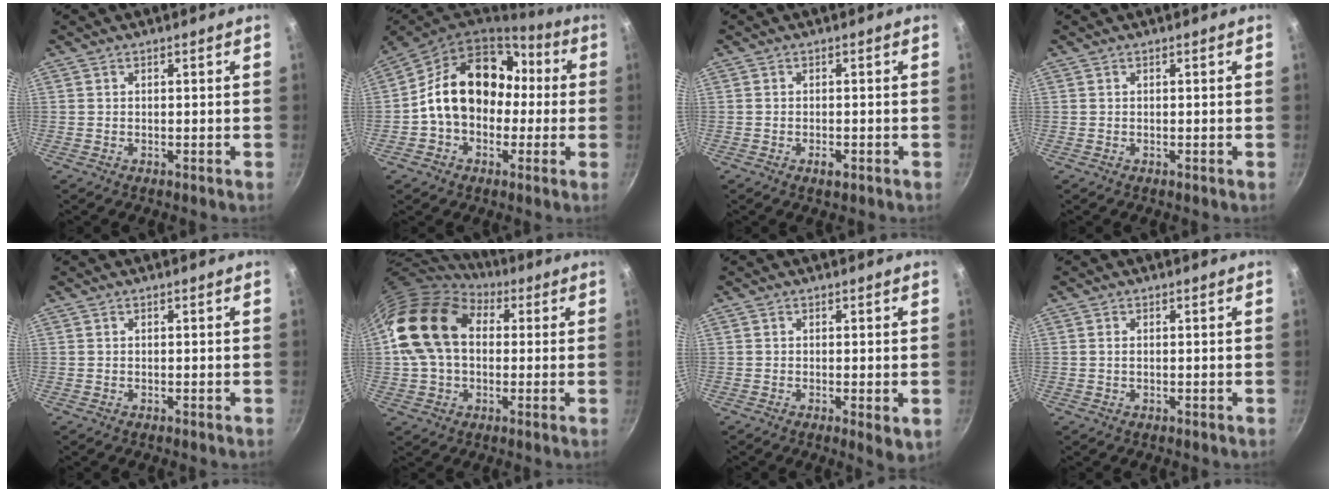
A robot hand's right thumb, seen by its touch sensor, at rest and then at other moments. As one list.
[{"total": 18.3, "force": [0.6, 14.0, 11.8], "torque": [-0.155, 0.055, 0.003]}, {"total": 1.8, "force": [-0.9, 0.8, 1.3], "torque": [-0.021, 0.005, -0.016]}, {"total": 0.0}, {"total": 0.0}, {"total": 17.2, "force": [3.3, 12.3, 11.5], "torque": [-0.188, 0.020, 0.047]}, {"total": 3.1, "force": [-0.5, 1.0, 2.9], "torque": [-0.046, -0.013, -0.007]}, {"total": 0.8, "force": [0.1, 0.5, 0.7], "torque": [-0.014, 0.001, 0.001]}]